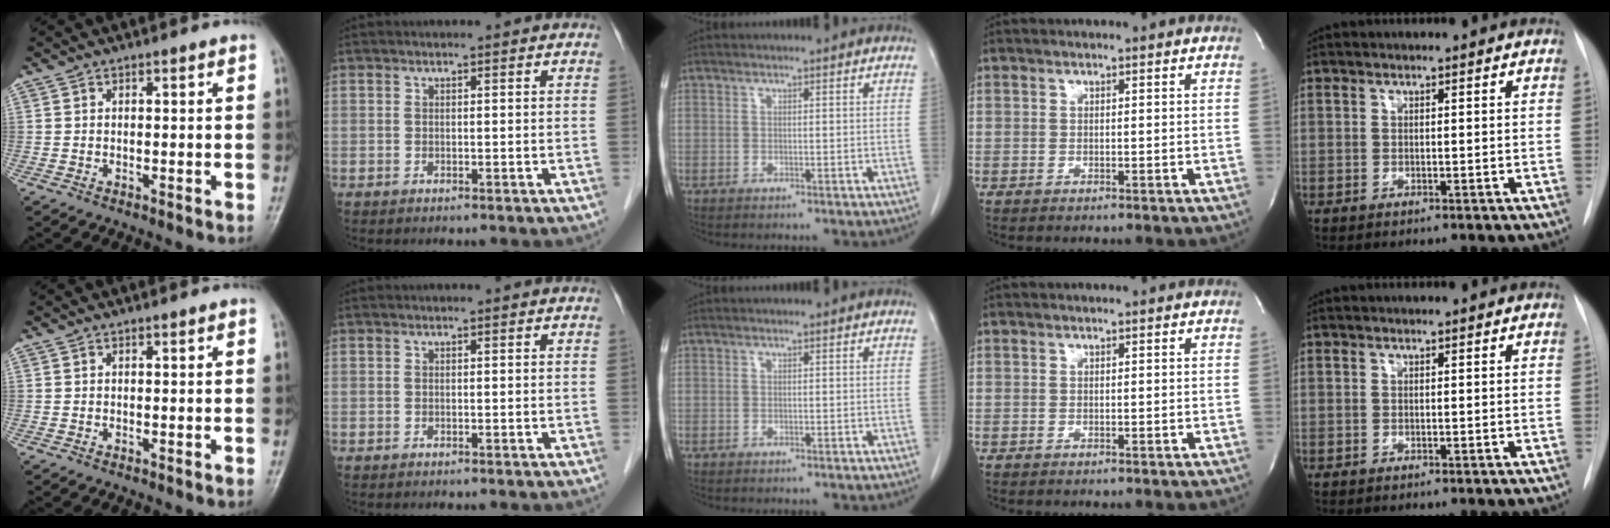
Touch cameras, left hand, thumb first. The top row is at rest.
{}